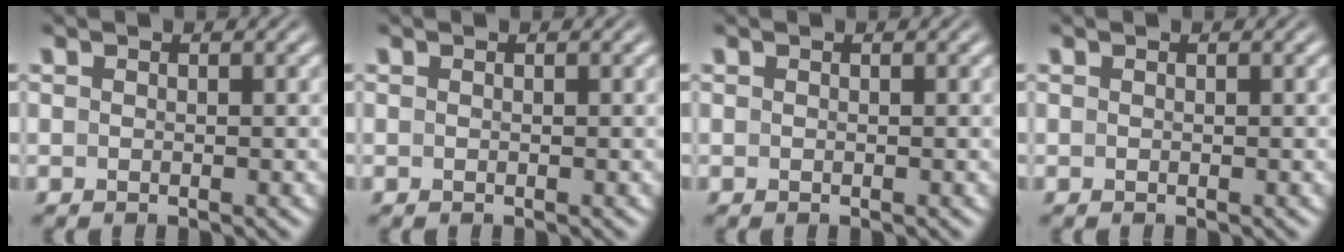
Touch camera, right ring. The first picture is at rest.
{"total": 0.0}
{"total": 0.0}
{"total": 0.0}